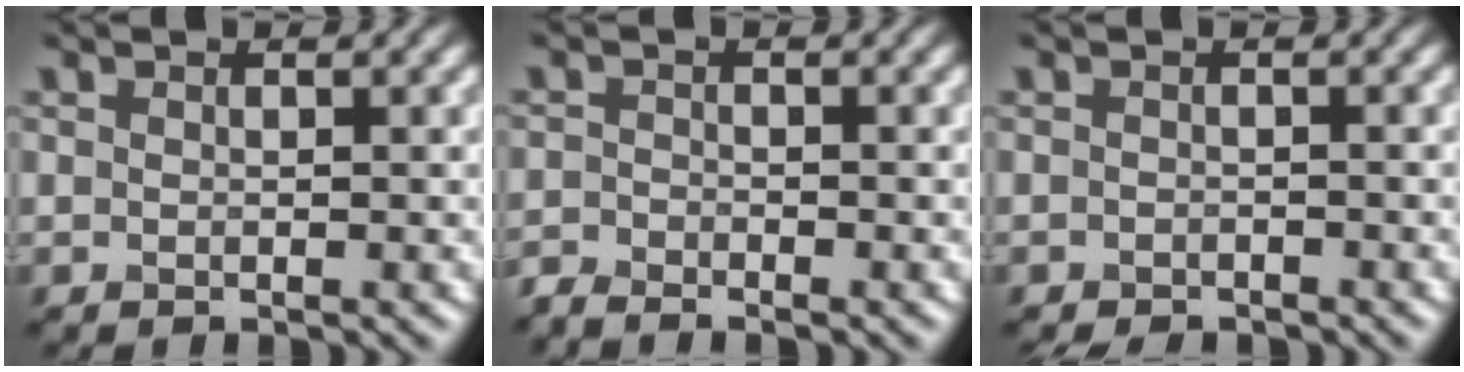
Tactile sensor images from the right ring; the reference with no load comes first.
{"total": 1.9, "force": [-1.8, 0.2, 0.4], "torque": [-0.010, -0.004, -0.043]}
{"total": 1.3, "force": [-1.2, 0.4, 0.2], "torque": [0.000, -0.002, -0.020]}